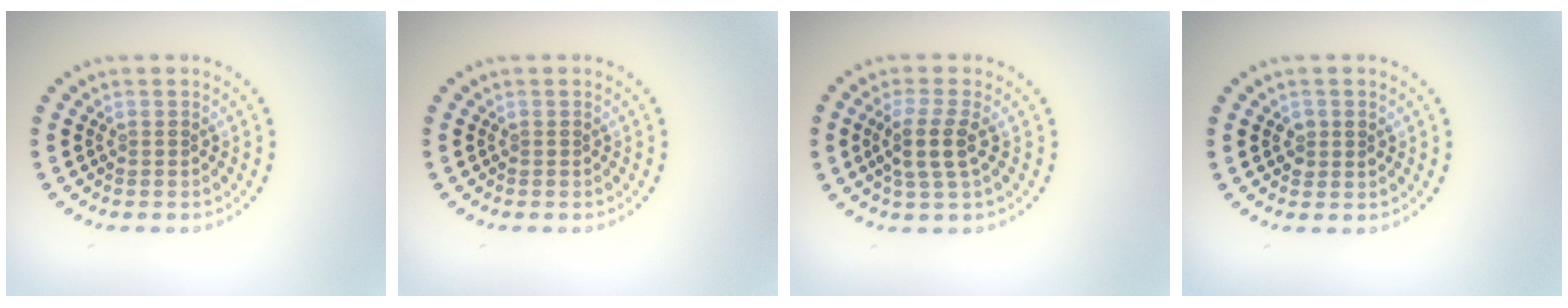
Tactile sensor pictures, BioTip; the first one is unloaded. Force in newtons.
{"total": 0.0}
{"total": 2.9, "press": 2.4, "slide": 1.6}
{"total": 1.2, "press": 1.2, "slide": 0.1}